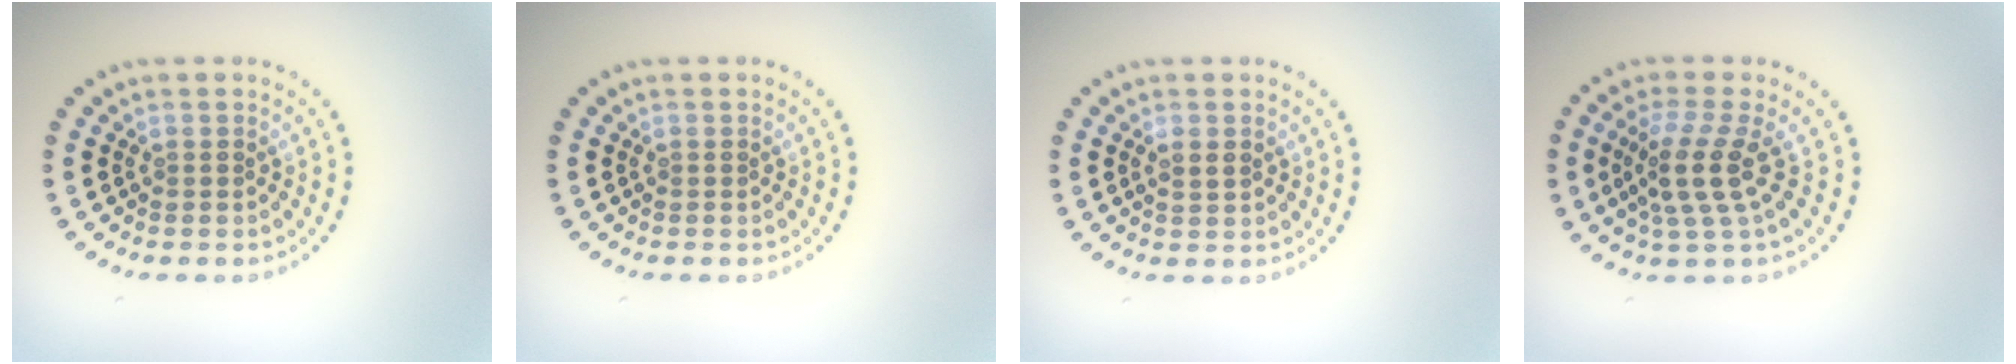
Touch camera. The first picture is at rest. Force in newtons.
{"total": 0.0}
{"total": 0.7, "press": 0.7, "slide": 0.0}
{"total": 3.7, "press": 2.8, "slide": 2.5}